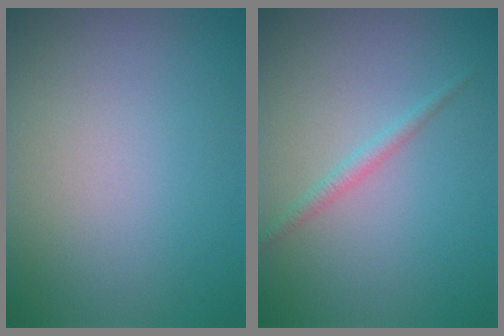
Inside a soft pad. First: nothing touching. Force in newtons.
{"total": 1.2, "press": 1.2, "slide": 0.0}